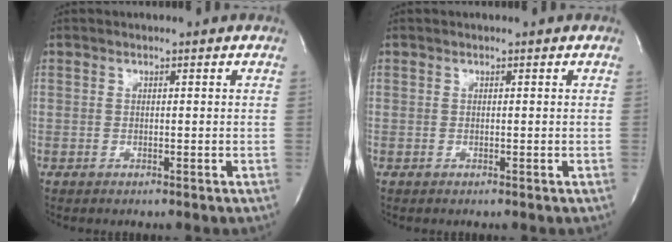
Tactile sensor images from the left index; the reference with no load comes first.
{"total": 0.0}